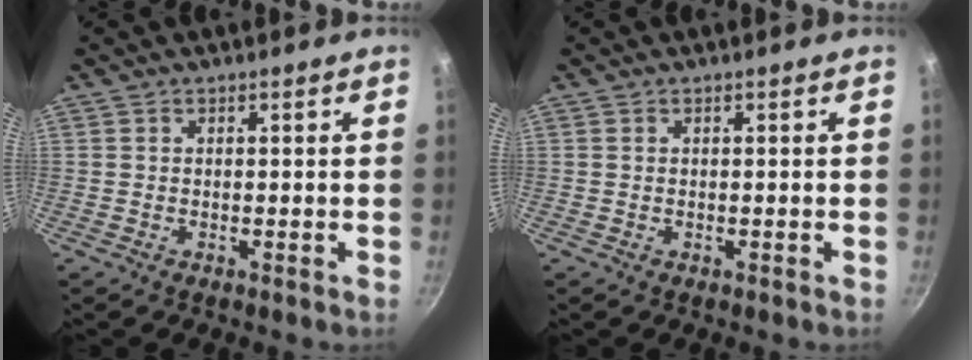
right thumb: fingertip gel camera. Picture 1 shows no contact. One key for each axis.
{"total": 0.0}